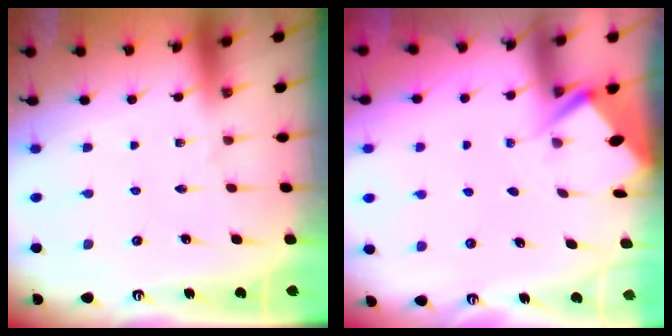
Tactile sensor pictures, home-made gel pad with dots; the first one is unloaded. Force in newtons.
{"total": 3.0, "press": 2.9, "slide": 0.4}